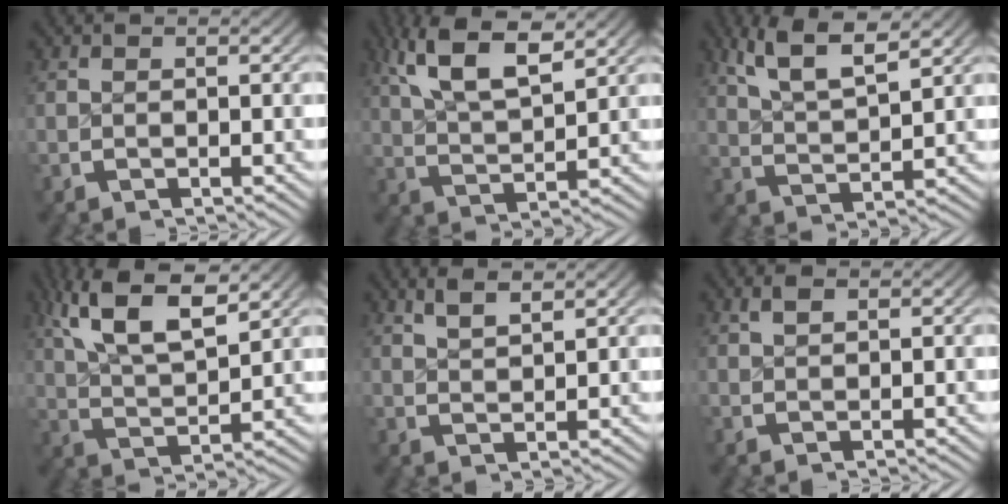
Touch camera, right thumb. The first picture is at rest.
{"total": 7.4, "force": [3.9, 3.4, 5.3], "torque": [-0.104, -0.002, 0.075]}
{"total": 6.3, "force": [4.0, 2.5, 4.2], "torque": [-0.083, -0.002, 0.075]}
{"total": 8.9, "force": [3.9, 4.7, 6.5], "torque": [-0.133, -0.008, 0.071]}
{"total": 2.9, "force": [2.5, 0.3, 1.4], "torque": [-0.021, 0.005, 0.052]}
{"total": 1.0, "force": [0.8, 0.3, 0.5], "torque": [-0.007, 0.003, 0.019]}